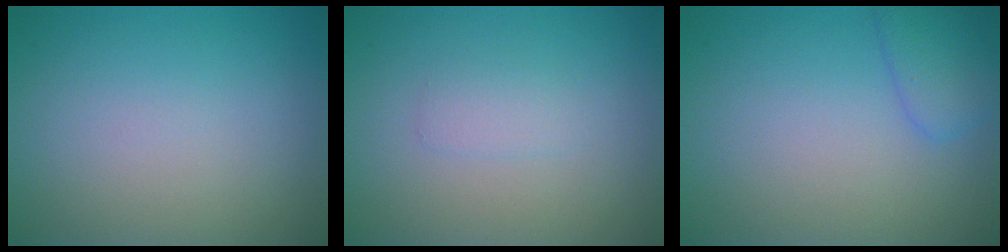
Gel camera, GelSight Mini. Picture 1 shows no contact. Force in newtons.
{"total": 1.2, "press": 1.2, "slide": 0.0}
{"total": 2.3, "press": 2.2, "slide": 0.2}